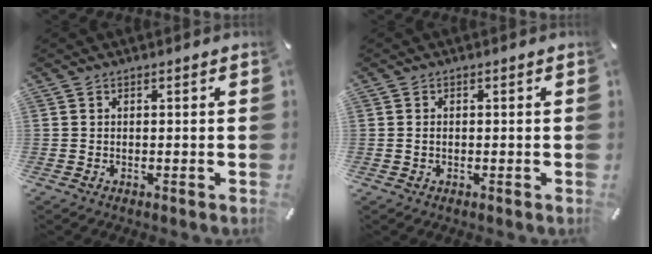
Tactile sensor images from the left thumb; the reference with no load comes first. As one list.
[{"total": 1.0, "force": [-0.1, 0.7, 0.7], "torque": [-0.015, 0.002, -0.003]}]